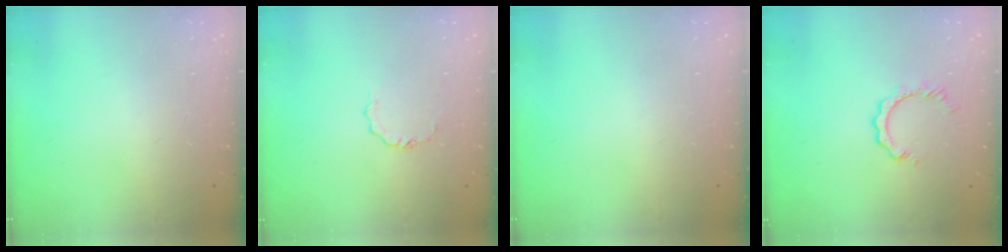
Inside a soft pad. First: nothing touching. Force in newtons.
{"total": 3.3, "press": 3.3, "slide": 0.2}
{"total": 0.0}
{"total": 2.9, "press": 2.9, "slide": 0.4}